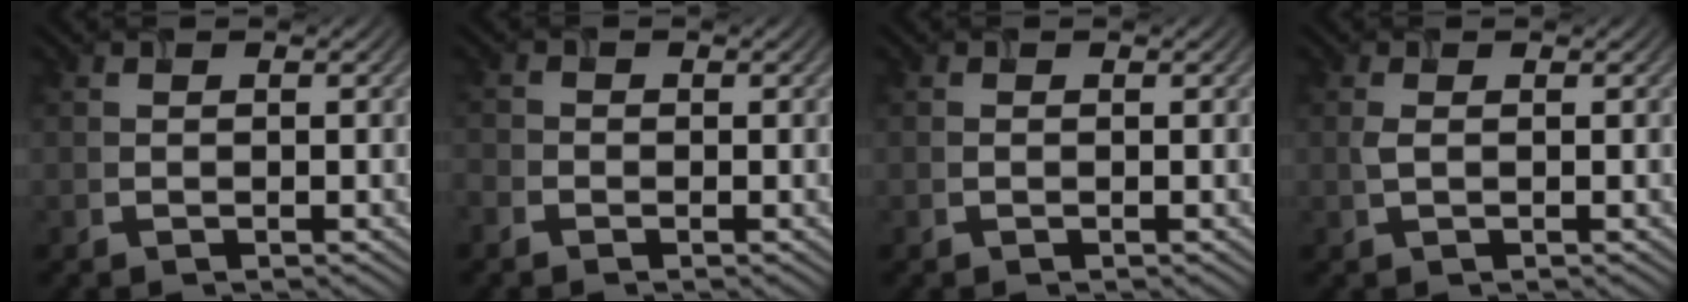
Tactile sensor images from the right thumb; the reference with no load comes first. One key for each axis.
{"total": 1.5, "fx": -1.2, "fy": 0.9, "fz": 0.3, "tx": -0.010, "ty": -0.003, "tz": -0.032}
{"total": 0.0}
{"total": 1.0, "fx": 0.1, "fy": 0.4, "fz": 1.0, "tx": -0.028, "ty": 0.001, "tz": 0.002}